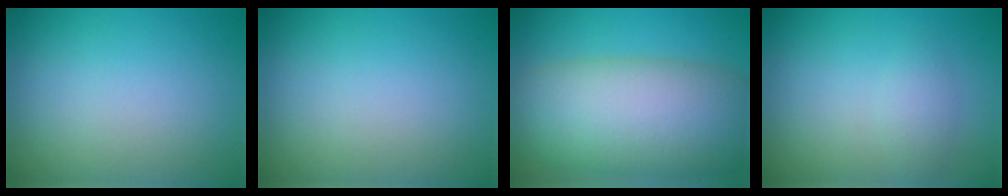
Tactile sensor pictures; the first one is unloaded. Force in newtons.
{"total": 0.0}
{"total": 12.1, "press": 12.1, "slide": 0.7}
{"total": 1.5, "press": 1.5, "slide": 0.1}